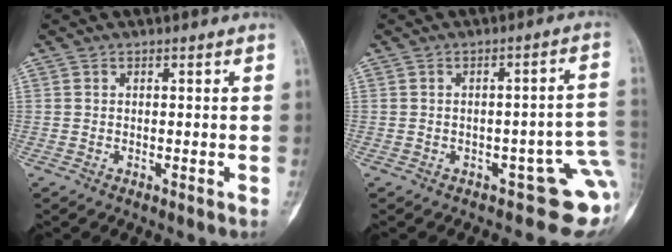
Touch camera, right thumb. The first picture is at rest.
{"total": 9.3, "force": [-3.2, 4.2, 7.7], "torque": [-0.053, 0.022, -0.037]}